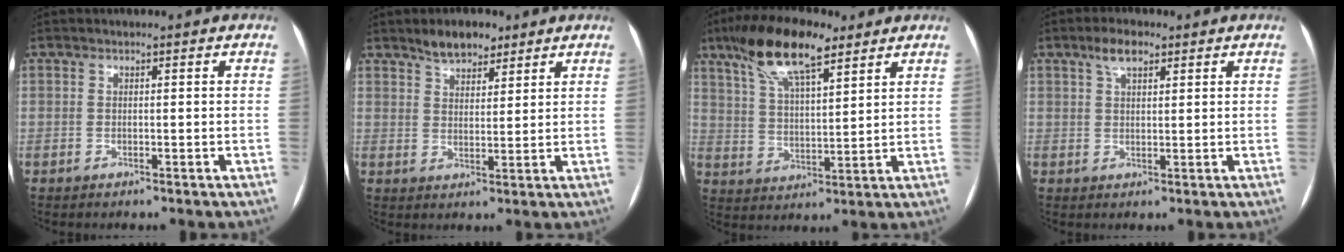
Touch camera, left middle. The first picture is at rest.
{"total": 5.4, "force": [4.2, 2.5, 2.3], "torque": [-0.039, 0.007, 0.073]}
{"total": 13.2, "force": [8.8, 3.5, 9.2], "torque": [-0.177, 0.022, 0.161]}
{"total": 3.8, "force": [2.4, 1.5, 2.5], "torque": [-0.049, 0.011, 0.045]}